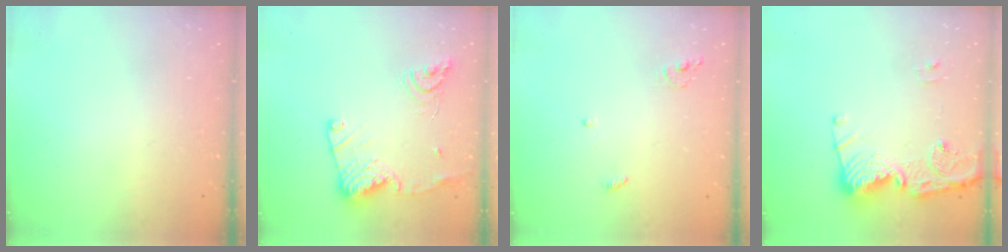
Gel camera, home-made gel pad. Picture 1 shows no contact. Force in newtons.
{"total": 16.1, "press": 16.1, "slide": 1.6}
{"total": 3.9, "press": 3.9, "slide": 0.2}
{"total": 14.8, "press": 14.7, "slide": 1.7}